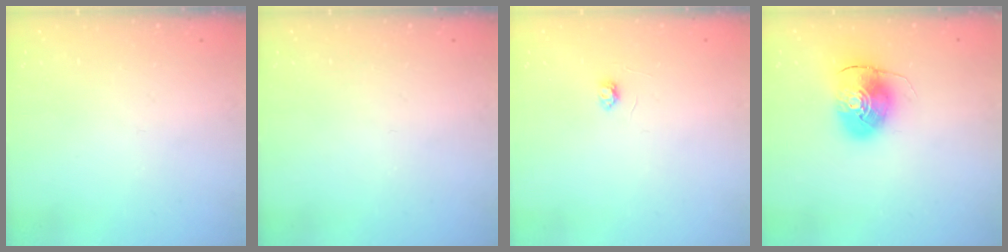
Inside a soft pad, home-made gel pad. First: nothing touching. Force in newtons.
{"total": 0.0}
{"total": 2.6, "press": 2.6, "slide": 0.3}
{"total": 9.4, "press": 9.2, "slide": 1.5}